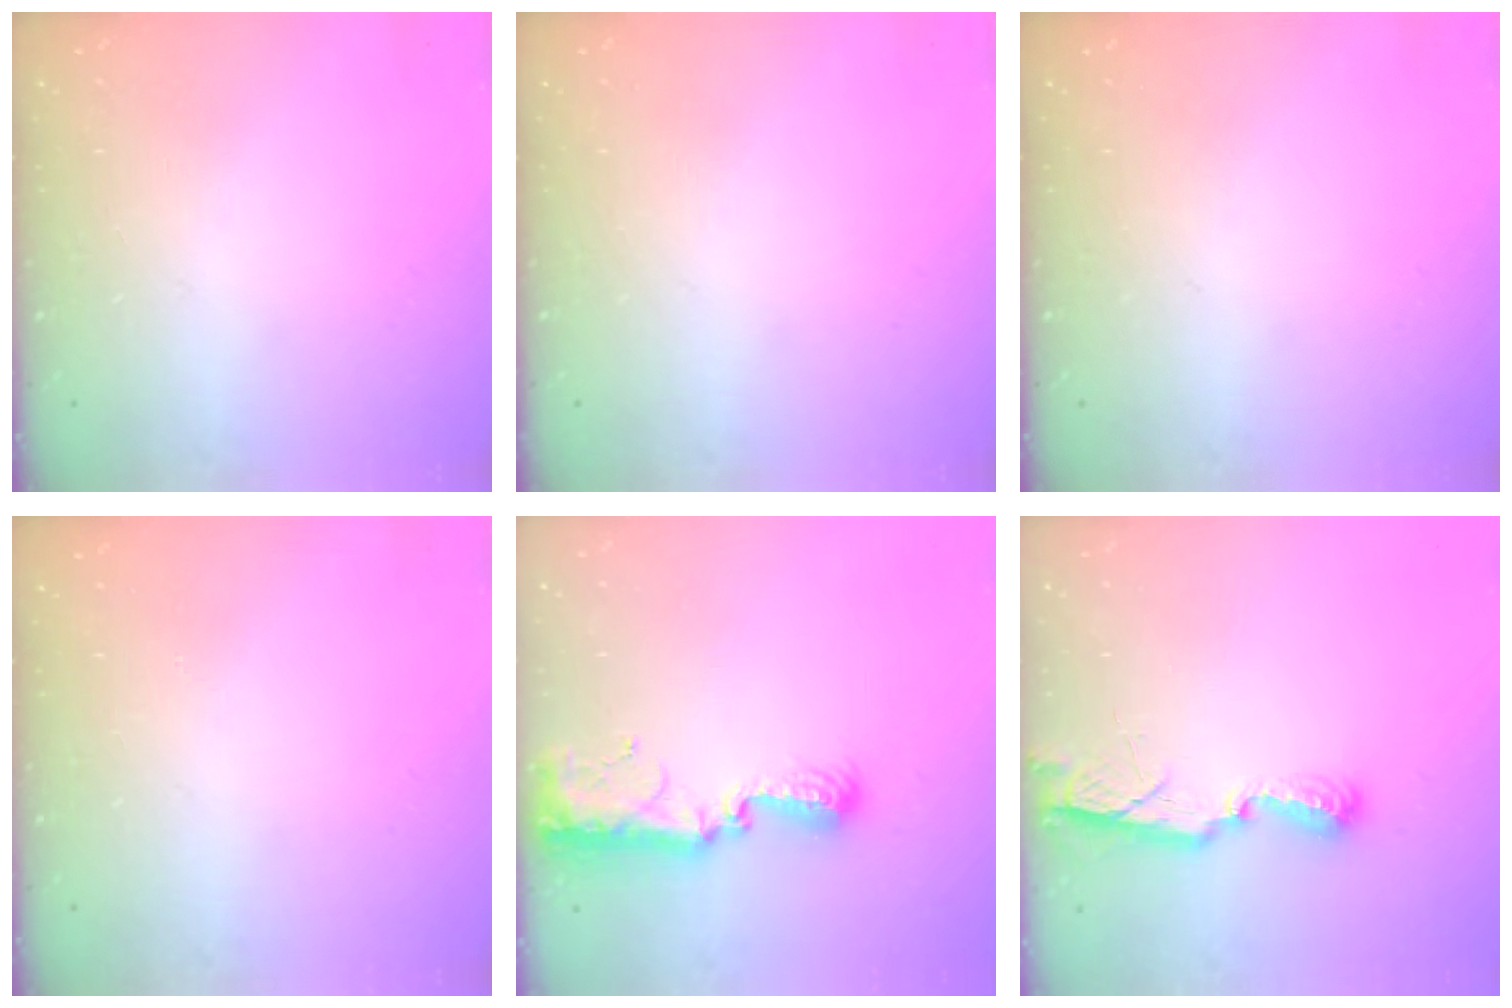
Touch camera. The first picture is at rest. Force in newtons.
{"total": 0.0}
{"total": 0.0}
{"total": 0.0}
{"total": 12.7, "press": 11.4, "slide": 5.6}
{"total": 6.7, "press": 6.7, "slide": 0.5}